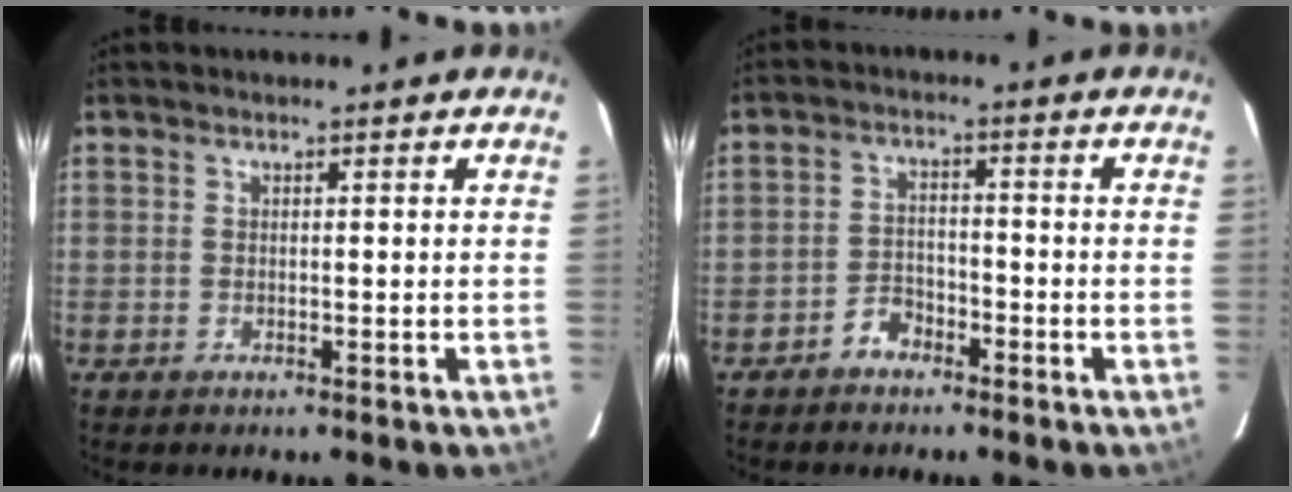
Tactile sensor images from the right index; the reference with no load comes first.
{"total": 3.7, "force": [-3.0, 2.0, 0.9], "torque": [-0.025, 0.011, -0.053]}